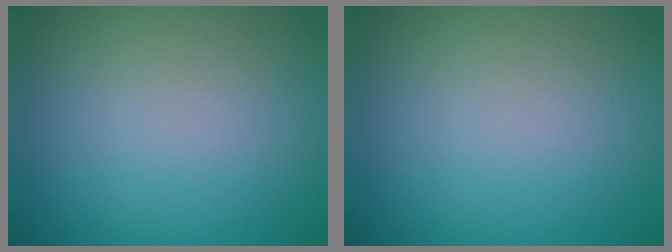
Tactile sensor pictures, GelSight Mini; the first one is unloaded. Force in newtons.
{"total": 0.0}